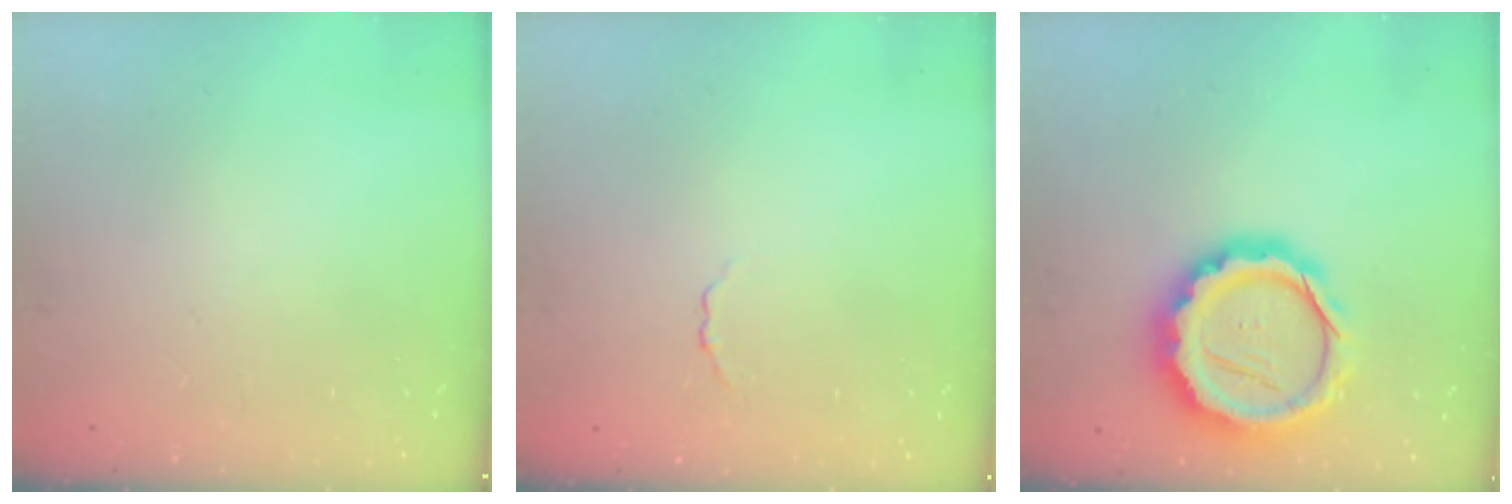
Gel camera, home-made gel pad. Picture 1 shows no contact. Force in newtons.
{"total": 1.6, "press": 1.5, "slide": 0.5}
{"total": 20.2, "press": 19.8, "slide": 3.7}